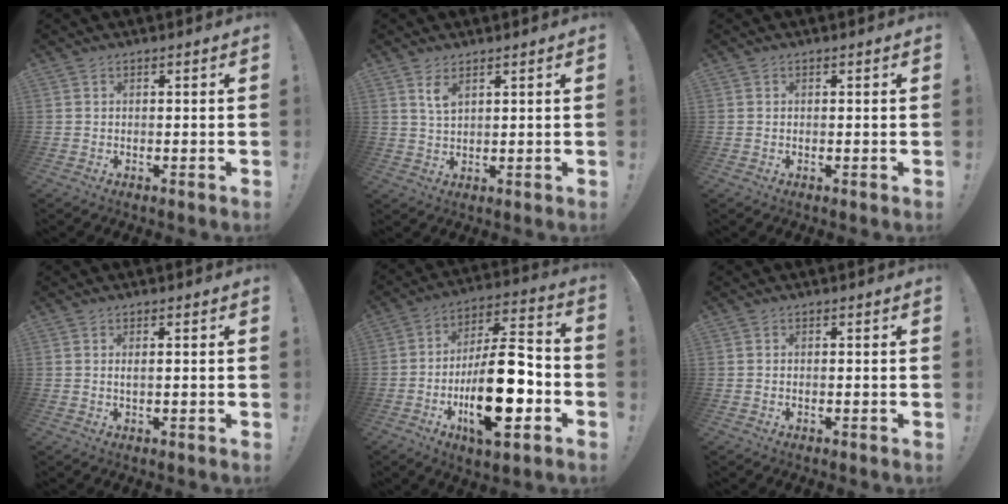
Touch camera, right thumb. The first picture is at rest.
{"total": 3.9, "force": [2.4, 1.6, 2.7], "torque": [-0.040, -0.015, 0.040]}
{"total": 0.0}
{"total": 1.3, "force": [0.3, 0.1, 1.2], "torque": [-0.025, -0.003, 0.006]}
{"total": 22.4, "force": [-7.0, 8.4, 19.6], "torque": [-0.341, 0.034, -0.105]}
{"total": 0.0}